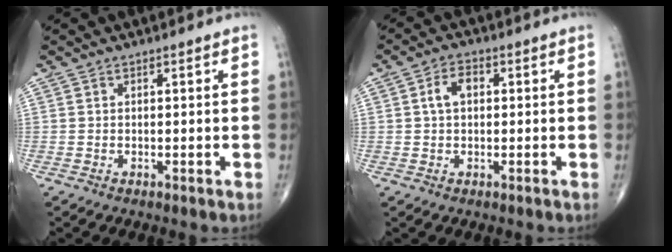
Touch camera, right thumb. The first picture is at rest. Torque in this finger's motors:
{"motor_torque": [0.69, 0.62, 0.38, 0.03, 0.07]}